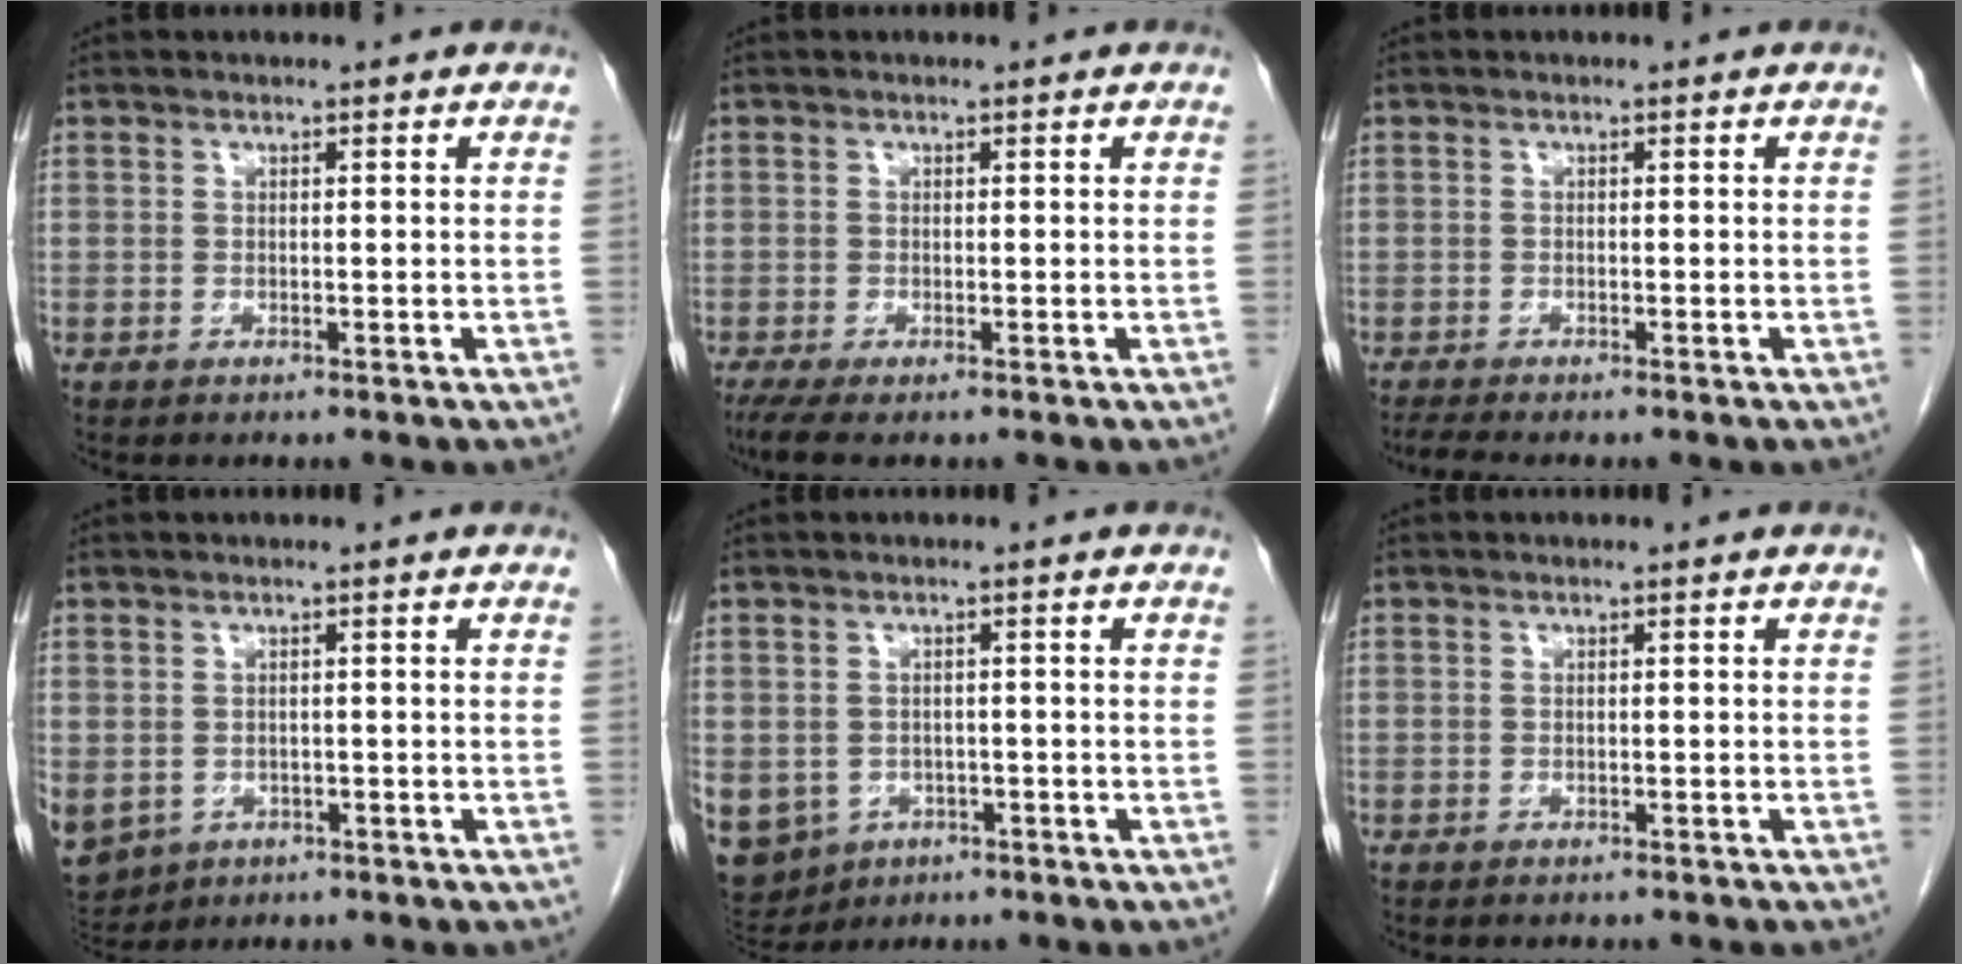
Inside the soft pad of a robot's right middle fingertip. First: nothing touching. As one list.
[{"total": 2.9, "force": [-1.9, 0.5, 2.1], "torque": [-0.044, -0.011, -0.037]}, {"total": 2.1, "force": [-1.9, -0.2, 0.9], "torque": [-0.024, -0.008, -0.035]}, {"total": 12.8, "force": [-4.6, 10.8, 5.2], "torque": [-0.177, -0.014, -0.057]}, {"total": 16.3, "force": [-6.6, 13.8, 5.6], "torque": [-0.210, -0.005, -0.082]}, {"total": 3.5, "force": [-3.1, 1.0, 1.3], "torque": [-0.020, -0.004, -0.034]}]